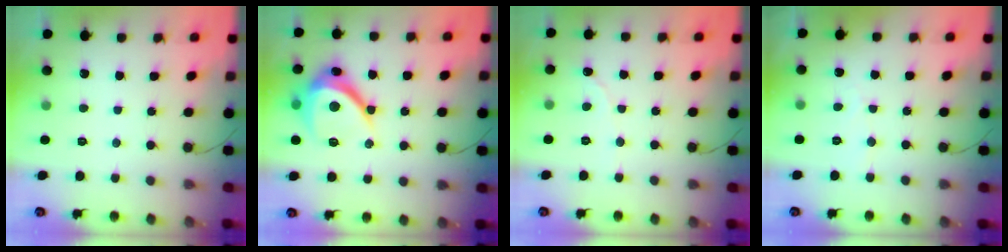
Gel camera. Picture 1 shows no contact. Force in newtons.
{"total": 11.8, "press": 11.8, "slide": 1.2}
{"total": 0.0}
{"total": 2.5, "press": 2.5, "slide": 0.2}